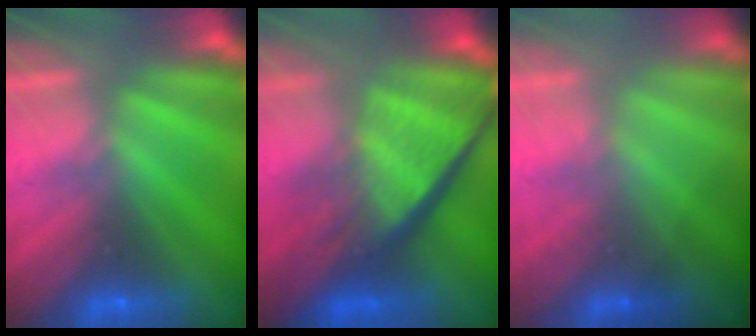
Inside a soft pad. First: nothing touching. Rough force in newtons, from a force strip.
{"total": 9.4}
{"total": 1.2}